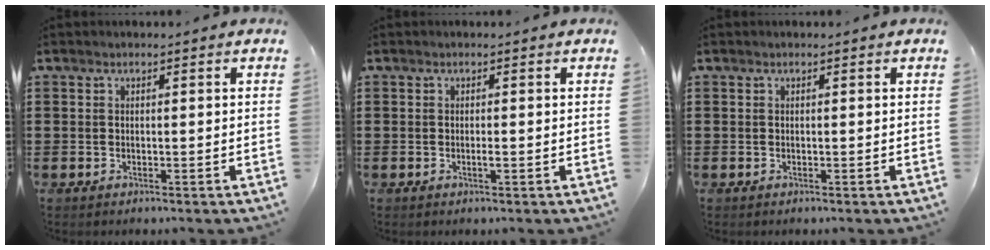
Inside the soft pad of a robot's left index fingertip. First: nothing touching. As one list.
[{"total": 0.8, "force": [-0.2, 0.1, 0.8], "torque": [-0.013, -0.005, -0.002]}, {"total": 0.0}]